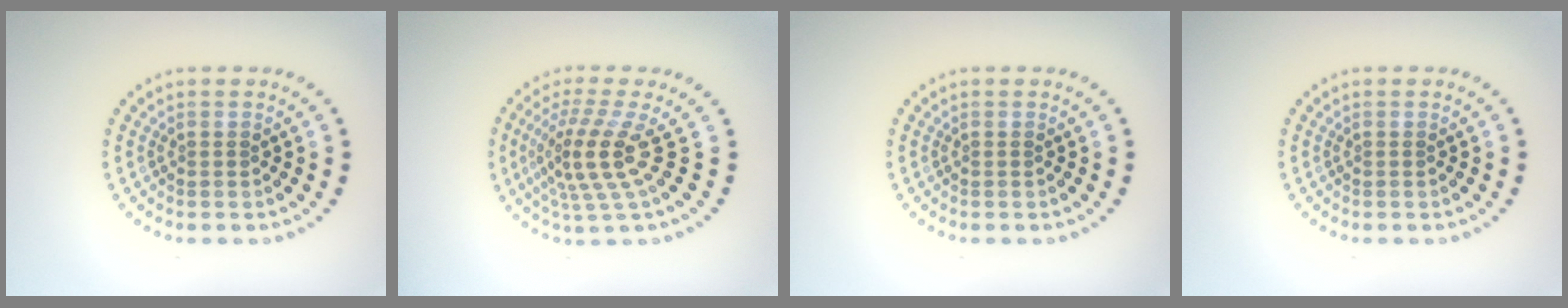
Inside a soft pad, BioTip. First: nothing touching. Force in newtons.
{"total": 4.4, "press": 3.0, "slide": 3.2}
{"total": 0.0}
{"total": 0.0}